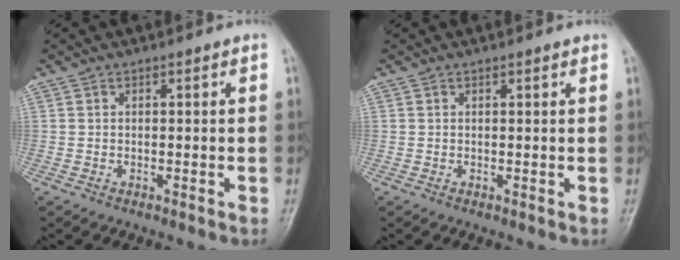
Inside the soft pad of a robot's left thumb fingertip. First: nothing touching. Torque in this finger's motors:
{"motor_torque": [-0.14, -0.05, -0.51, -0.06, 0.00]}